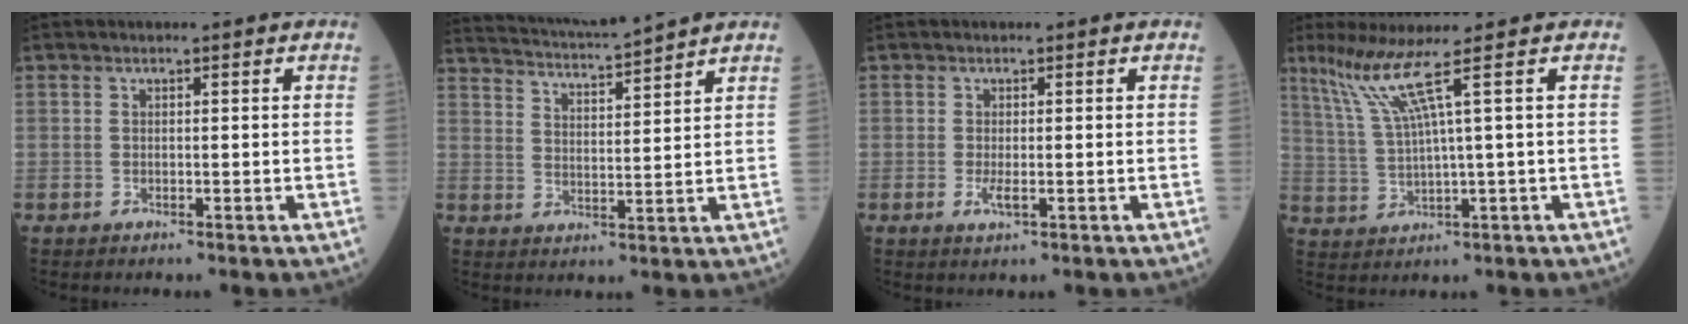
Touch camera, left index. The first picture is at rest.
{"total": 10.6, "force": [10.2, -1.5, 2.8], "torque": [-0.058, 0.008, 0.164]}
{"total": 1.5, "force": [-0.4, 0.3, 1.3], "torque": [-0.025, -0.003, -0.008]}
{"total": 6.0, "force": [3.4, -2.4, 4.4], "torque": [-0.097, 0.001, 0.079]}